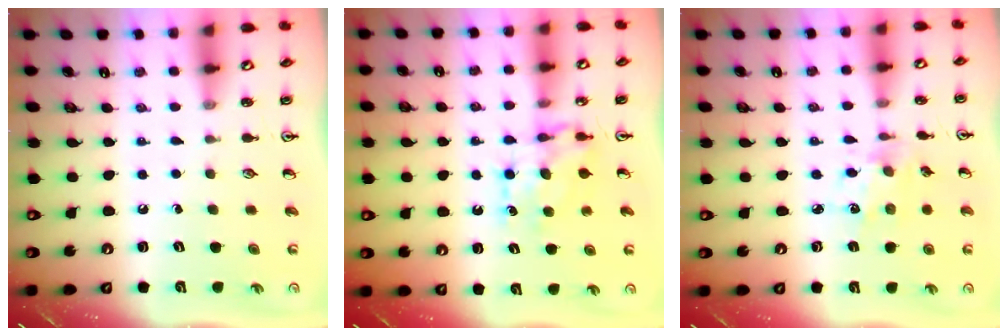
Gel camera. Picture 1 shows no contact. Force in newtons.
{"total": 7.1, "press": 7.1, "slide": 0.7}
{"total": 4.4, "press": 4.2, "slide": 1.4}